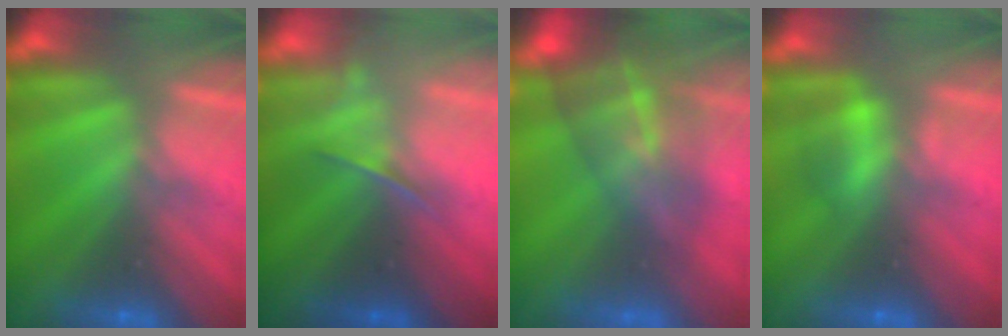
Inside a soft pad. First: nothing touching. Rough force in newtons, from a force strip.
{"total": 1.9}
{"total": 7.4}
{"total": 2.2}